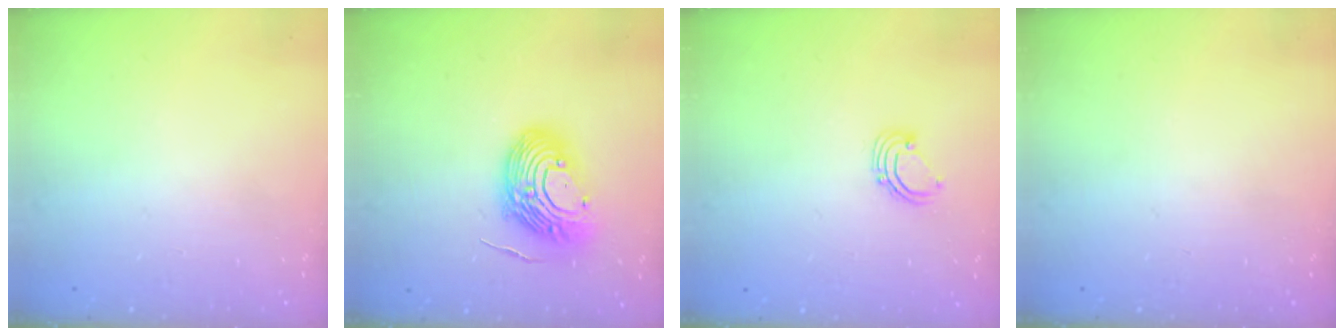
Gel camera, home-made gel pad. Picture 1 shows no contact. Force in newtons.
{"total": 14.9, "press": 14.8, "slide": 1.6}
{"total": 2.9, "press": 2.9, "slide": 0.2}
{"total": 0.0}